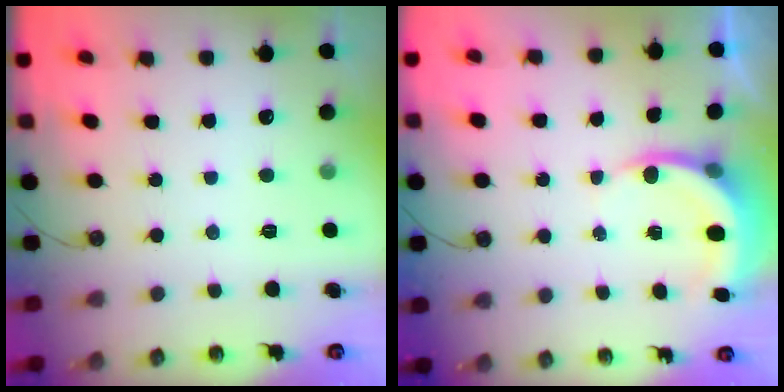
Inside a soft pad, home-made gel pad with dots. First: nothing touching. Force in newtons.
{"total": 5.1, "press": 5.0, "slide": 0.7}